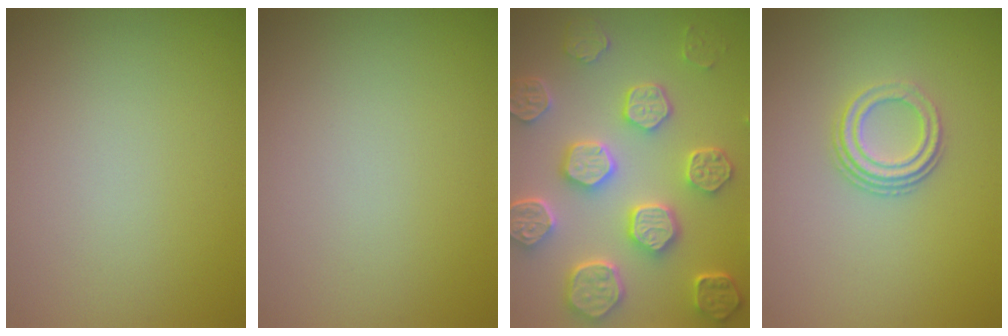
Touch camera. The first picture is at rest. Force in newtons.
{"total": 0.0}
{"total": 7.6, "press": 6.3, "slide": 4.3}
{"total": 3.0, "press": 2.1, "slide": 2.1}